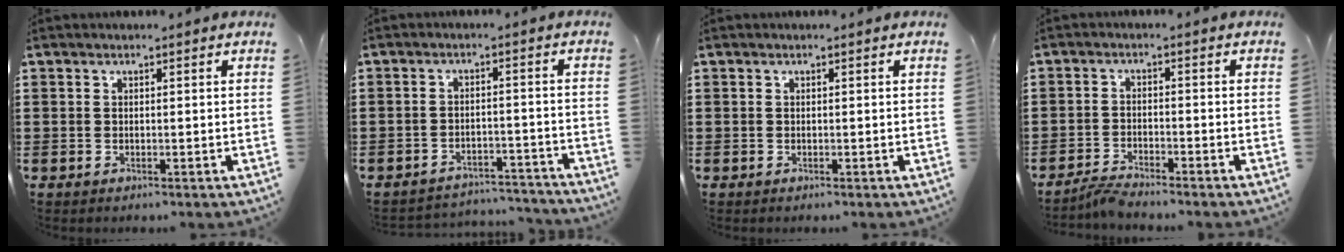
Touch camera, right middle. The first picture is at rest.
{"total": 3.7, "force": [-3.6, 0.4, 0.0], "torque": [-0.005, 0.003, -0.078]}
{"total": 0.0}
{"total": 2.6, "force": [-2.5, 0.0, 0.6], "torque": [-0.021, 0.000, -0.053]}